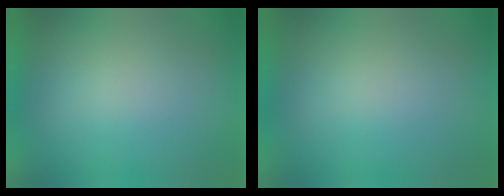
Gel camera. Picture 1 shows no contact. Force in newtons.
{"total": 0.0}